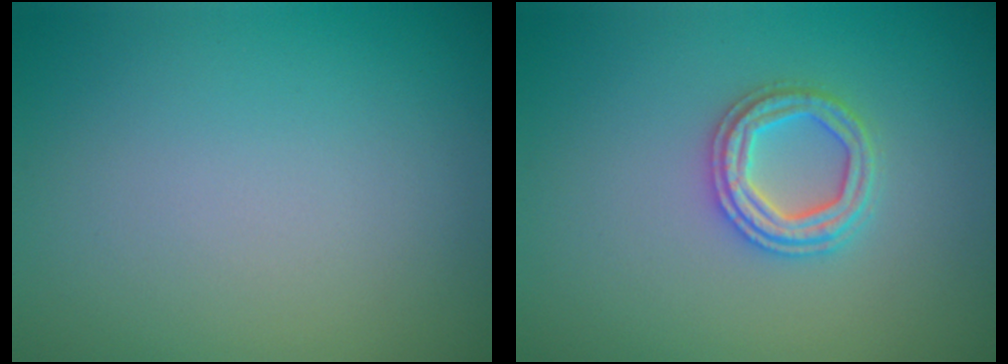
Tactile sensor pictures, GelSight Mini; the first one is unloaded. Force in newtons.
{"total": 2.7, "press": 2.6, "slide": 0.7}